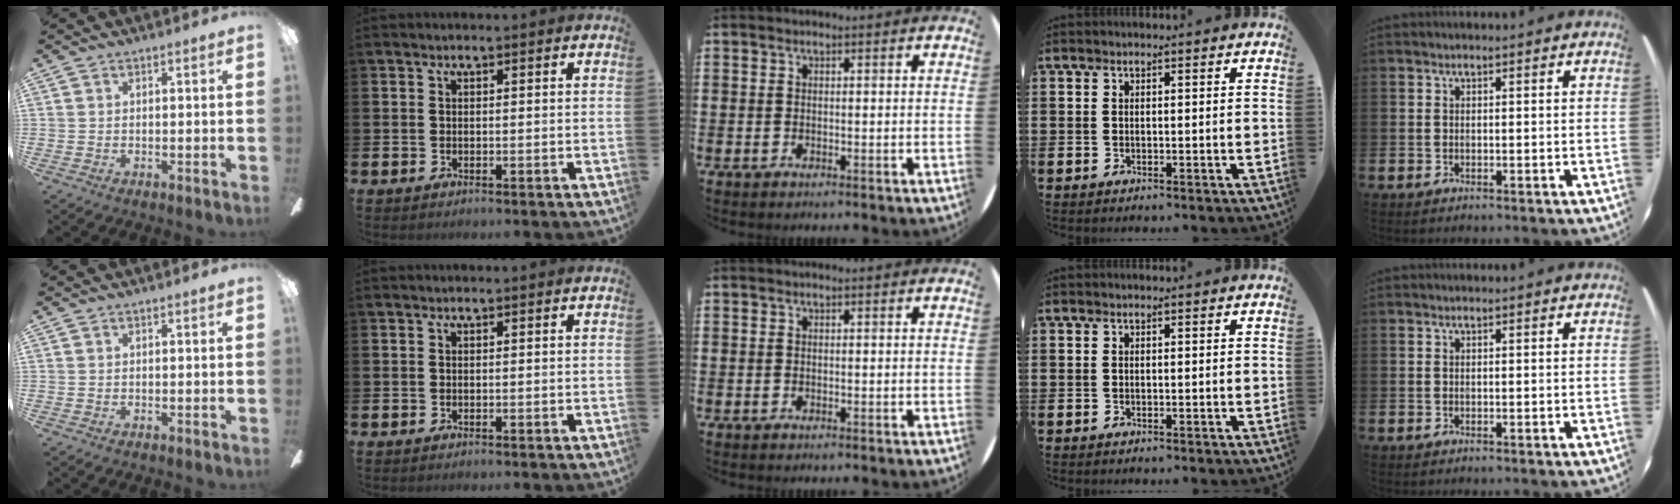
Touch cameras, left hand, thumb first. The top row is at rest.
{}